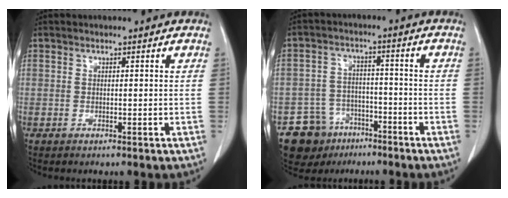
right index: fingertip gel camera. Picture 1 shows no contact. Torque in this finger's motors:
{"motor_torque": [-0.18, -0.26, -0.66, -0.21]}